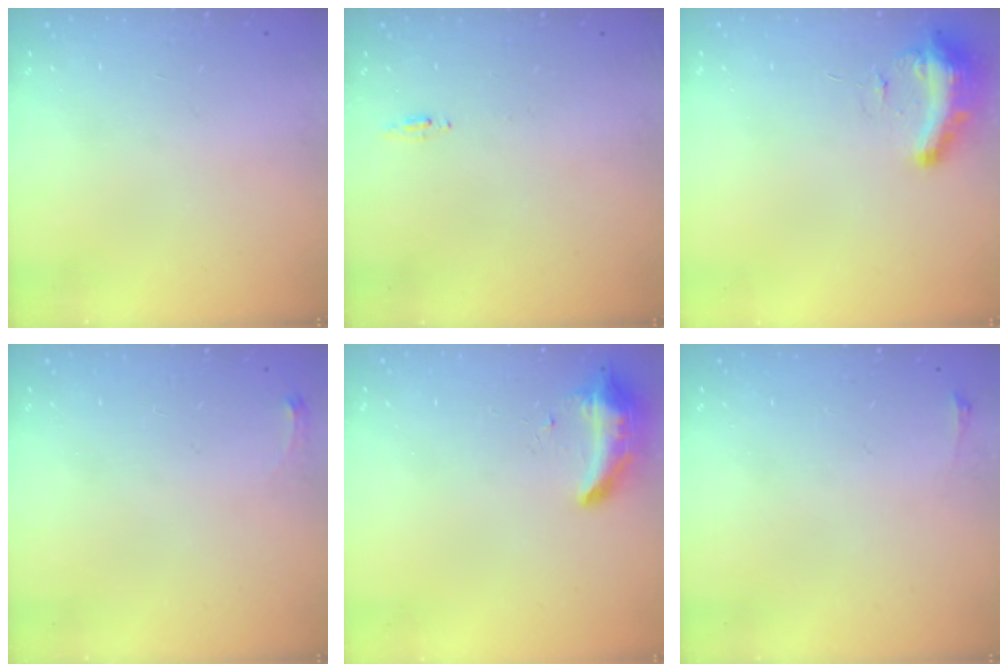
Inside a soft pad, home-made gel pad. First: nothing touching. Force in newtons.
{"total": 4.6, "press": 4.4, "slide": 1.6}
{"total": 9.1, "press": 9.1, "slide": 1.0}
{"total": 2.8, "press": 2.8, "slide": 0.4}
{"total": 8.3, "press": 8.3, "slide": 0.1}
{"total": 2.8, "press": 2.1, "slide": 1.9}